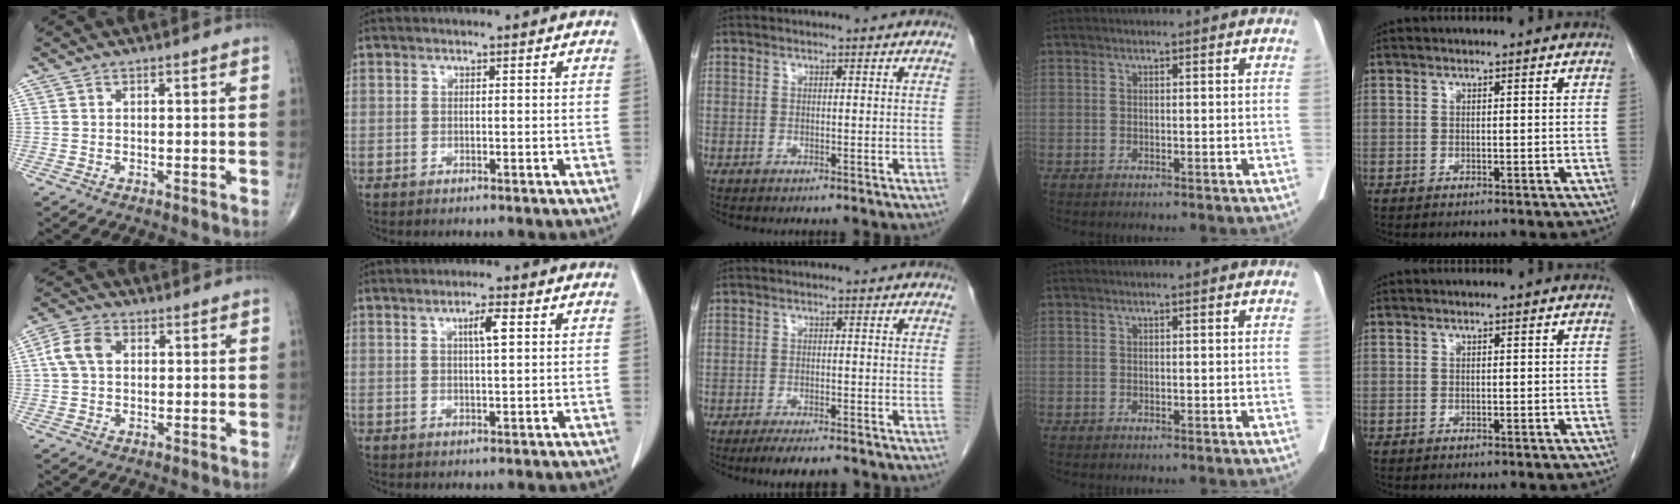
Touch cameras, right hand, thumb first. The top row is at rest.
{"thumb": {"total": 6.1, "force": [1.2, 4.3, 4.3], "torque": [-0.086, 0.015, 0.017]}, "index": {"total": 3.1, "force": [1.0, 0.3, 2.9], "torque": [-0.049, 0.001, 0.016]}, "middle": {"total": 5.5, "force": [-4.7, 0.8, 2.7], "torque": [-0.038, -0.008, -0.074]}}